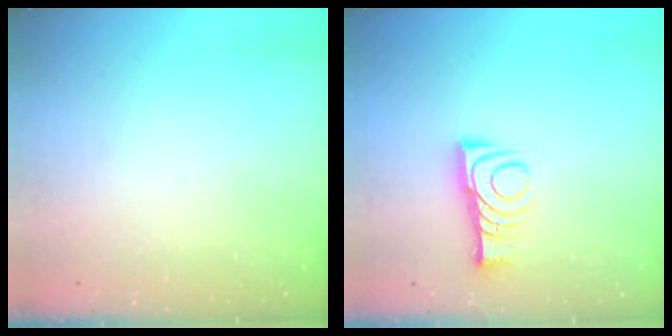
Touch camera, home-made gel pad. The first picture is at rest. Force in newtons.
{"total": 9.1, "press": 9.1, "slide": 0.4}